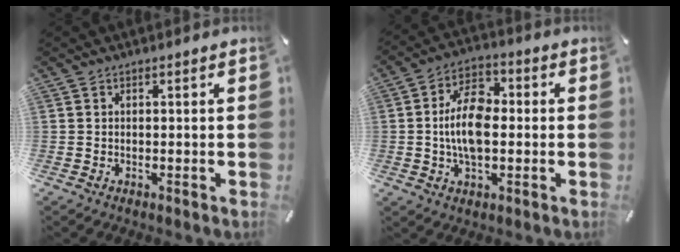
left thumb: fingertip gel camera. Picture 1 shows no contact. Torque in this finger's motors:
{"motor_torque": [0.36, 0.35, 1.14, 0.07, 0.43]}